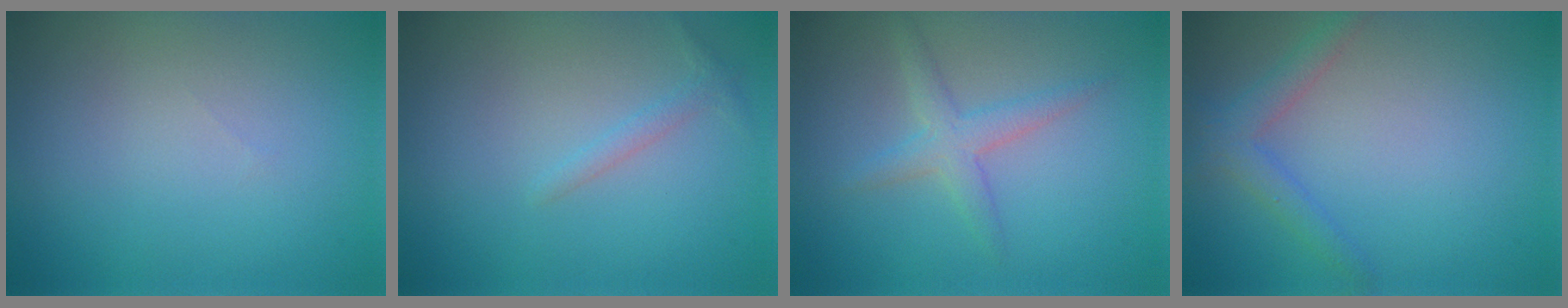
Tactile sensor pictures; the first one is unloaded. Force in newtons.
{"total": 1.1, "press": 1.1, "slide": 0.1}
{"total": 2.4, "press": 2.4, "slide": 0.0}
{"total": 2.2, "press": 2.2, "slide": 0.1}